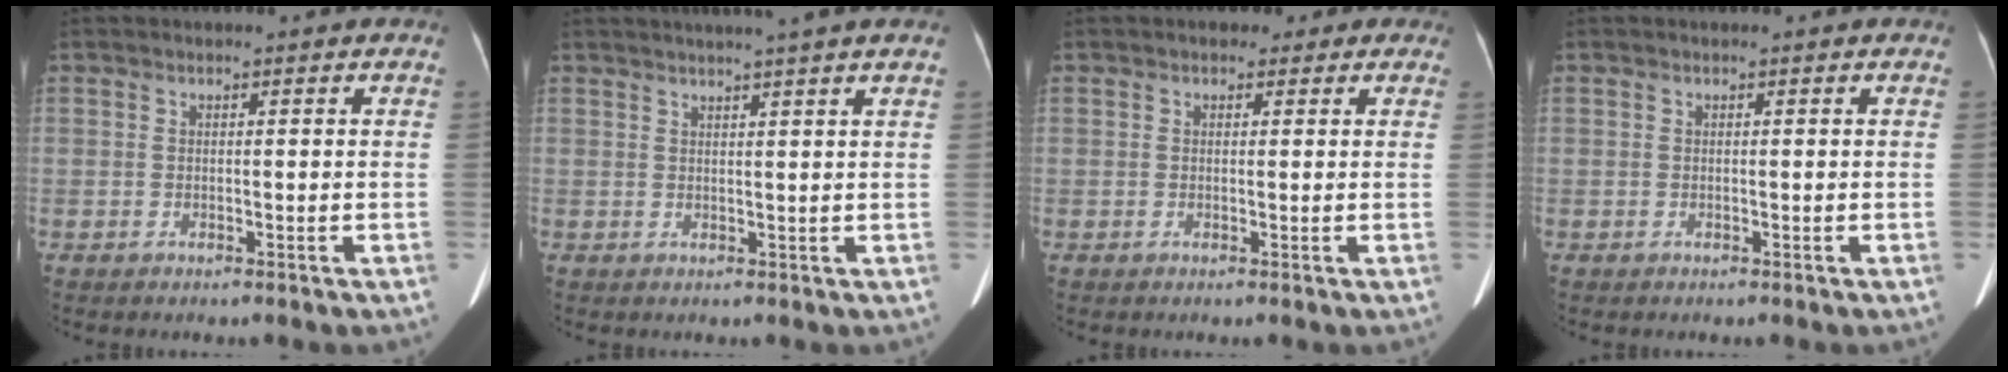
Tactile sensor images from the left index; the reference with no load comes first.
{"total": 5.7, "force": [4.7, -1.3, 3.1], "torque": [-0.039, 0.016, 0.058]}
{"total": 2.3, "force": [1.4, 1.7, 0.9], "torque": [-0.007, 0.012, 0.012]}
{"total": 0.0}